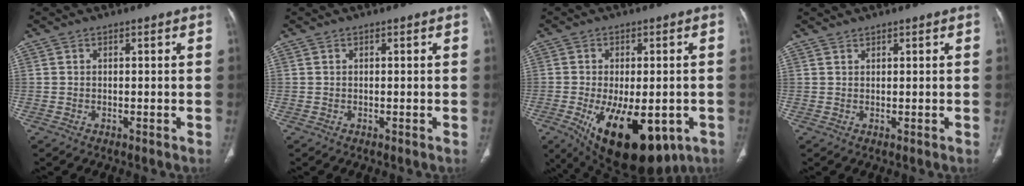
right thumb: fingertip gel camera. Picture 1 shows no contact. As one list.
[{"total": 0.0}, {"total": 19.6, "force": [-7.5, 9.5, 15.4], "torque": [-0.218, -0.012, -0.090]}, {"total": 0.7, "force": [0.7, 0.1, 0.0], "torque": [0.002, -0.007, 0.014]}]